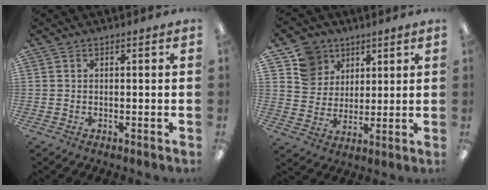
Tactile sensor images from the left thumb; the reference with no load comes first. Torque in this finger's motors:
{"motor_torque": [0.75, 0.49, 0.46, -0.67, 0.00]}